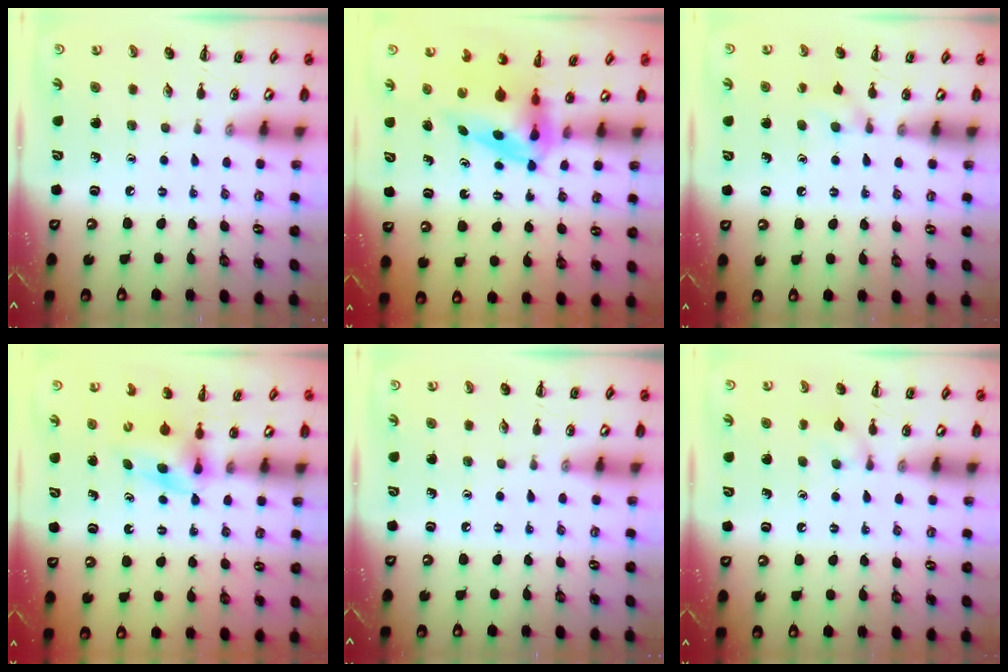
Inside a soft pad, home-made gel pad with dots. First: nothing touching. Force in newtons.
{"total": 4.0, "press": 3.9, "slide": 0.7}
{"total": 6.6, "press": 6.4, "slide": 1.7}
{"total": 4.0, "press": 3.9, "slide": 0.7}
{"total": 0.0}
{"total": 6.3, "press": 5.9, "slide": 2.2}